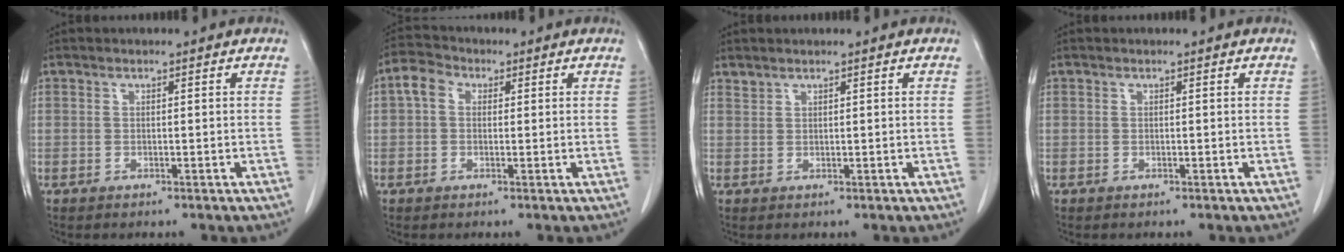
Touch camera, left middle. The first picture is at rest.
{"total": 3.8, "force": [0.9, 2.8, 2.4], "torque": [-0.048, 0.025, 0.013]}
{"total": 0.8, "force": [0.8, 0.1, 0.0], "torque": [-0.005, 0.003, 0.019]}
{"total": 0.0}